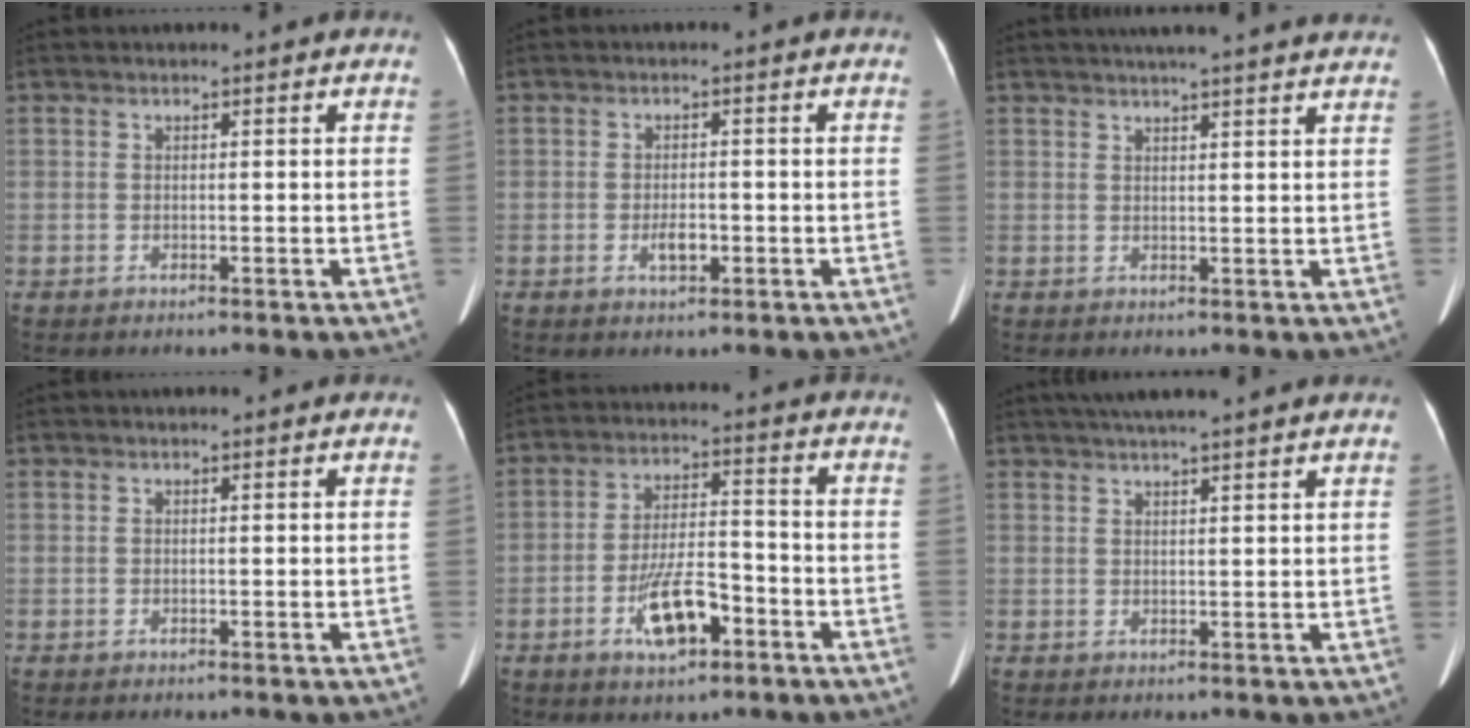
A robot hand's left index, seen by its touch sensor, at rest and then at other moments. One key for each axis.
{"total": 2.4, "fx": -0.9, "fy": 1.1, "fz": 1.9, "tx": -0.039, "ty": 0.001, "tz": -0.013}
{"total": 15.2, "fx": 13.6, "fy": 0.5, "fz": 6.8, "tx": -0.100, "ty": 0.021, "tz": 0.164}
{"total": 0.0}
{"total": 8.7, "fx": -4.1, "fy": 2.9, "fz": 7.1, "tx": -0.139, "ty": 0.004, "tz": -0.069}
{"total": 9.0, "fx": 7.6, "fy": -0.4, "fz": 4.8, "tx": -0.074, "ty": 0.032, "tz": 0.099}